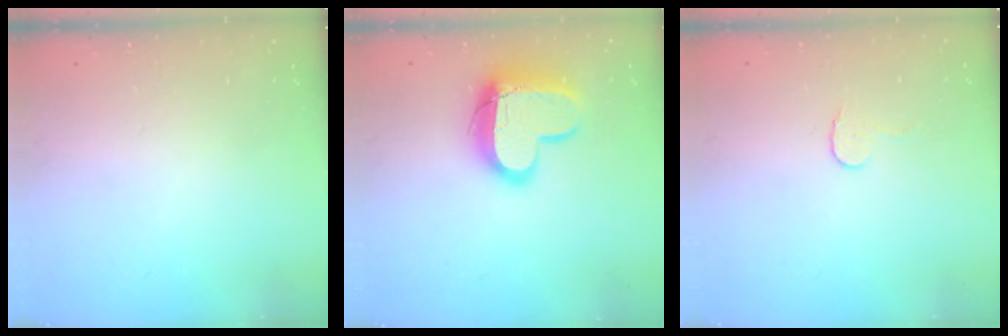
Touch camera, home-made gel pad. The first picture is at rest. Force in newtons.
{"total": 15.2, "press": 15.2, "slide": 1.3}
{"total": 5.0, "press": 5.0, "slide": 0.4}